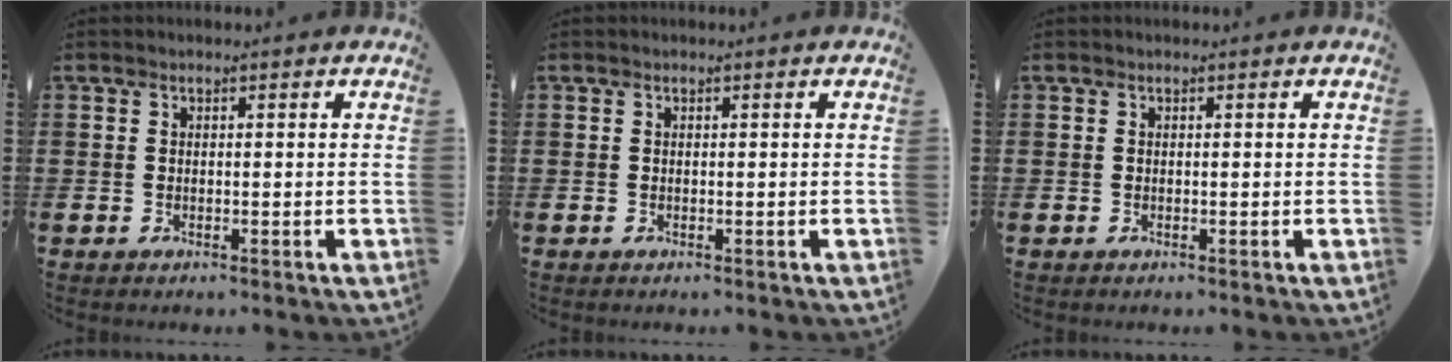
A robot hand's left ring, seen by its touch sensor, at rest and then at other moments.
{"total": 0.0}
{"total": 0.0}